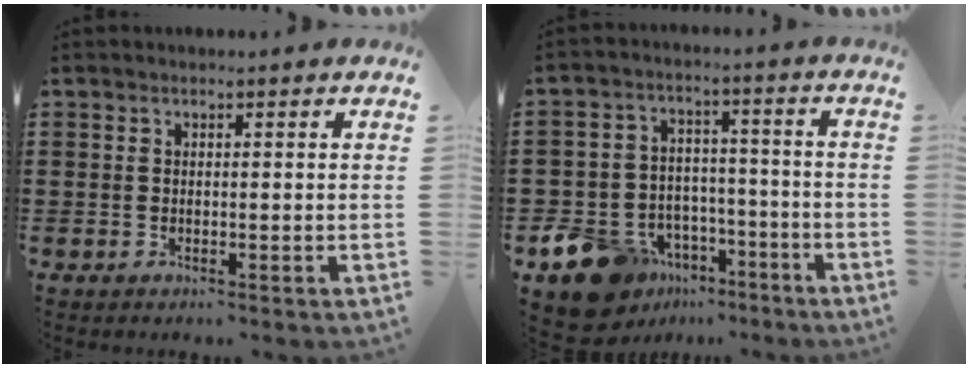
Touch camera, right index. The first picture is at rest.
{"total": 10.6, "force": [-7.0, 7.2, 3.4], "torque": [-0.099, 0.036, -0.128]}